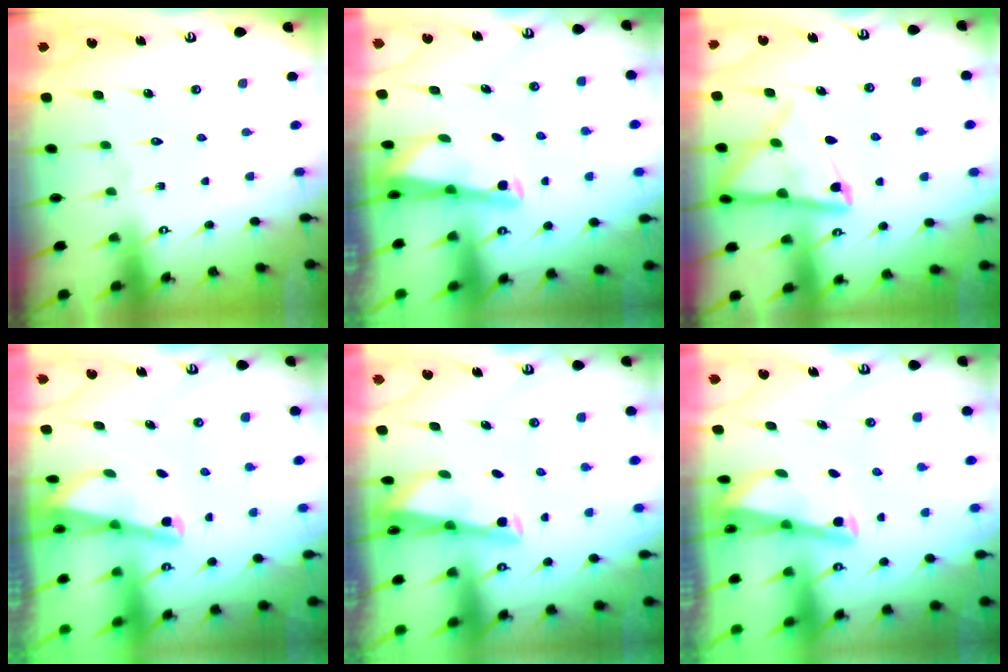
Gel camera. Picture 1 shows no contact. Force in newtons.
{"total": 2.7, "press": 2.7, "slide": 0.2}
{"total": 12.1, "press": 12.1, "slide": 1.2}
{"total": 2.1, "press": 2.0, "slide": 0.4}
{"total": 2.8, "press": 2.8, "slide": 0.3}
{"total": 3.0, "press": 2.9, "slide": 0.4}